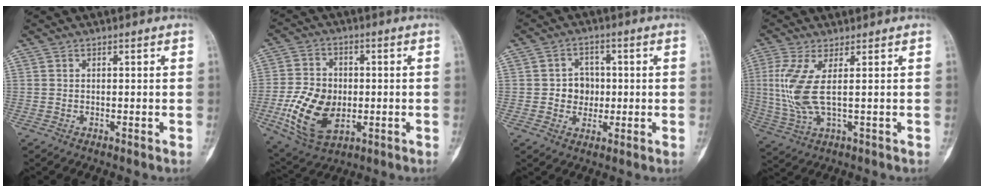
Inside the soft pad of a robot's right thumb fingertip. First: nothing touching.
{"total": 14.4, "force": [-2.9, 9.1, 10.8], "torque": [-0.189, -0.004, -0.042]}
{"total": 5.5, "force": [-0.1, 4.9, 2.6], "torque": [-0.009, 0.008, -0.004]}
{"total": 8.5, "force": [1.4, 2.1, 8.1], "torque": [-0.220, -0.011, 0.033]}